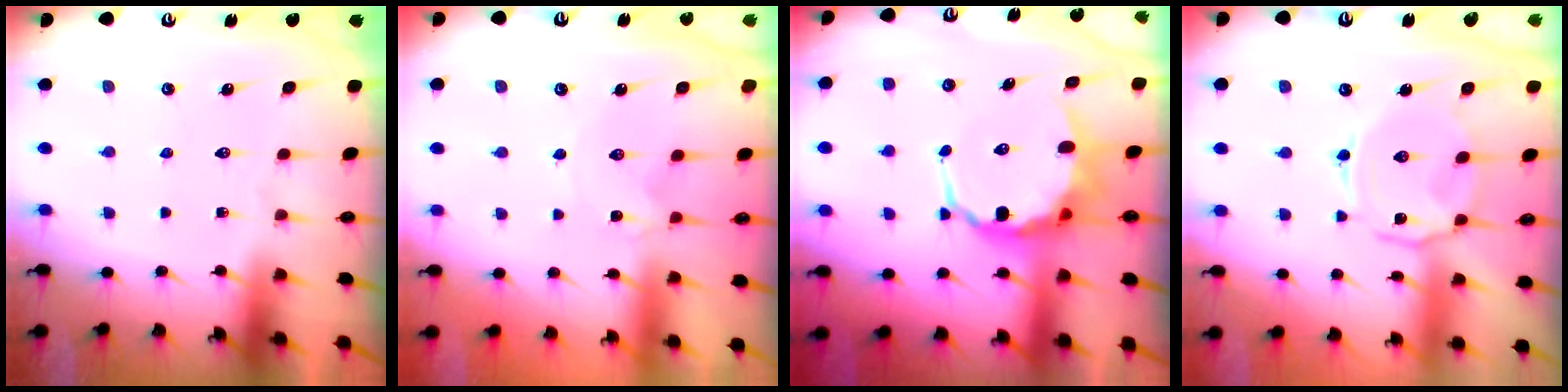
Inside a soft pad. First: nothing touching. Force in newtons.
{"total": 0.0}
{"total": 8.1, "press": 7.8, "slide": 2.0}
{"total": 6.6, "press": 6.5, "slide": 0.6}